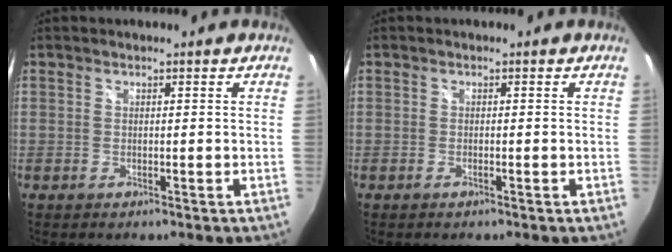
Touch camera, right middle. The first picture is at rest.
{"total": 1.0, "force": [-0.6, -0.1, 0.8], "torque": [-0.010, 0.000, -0.012]}